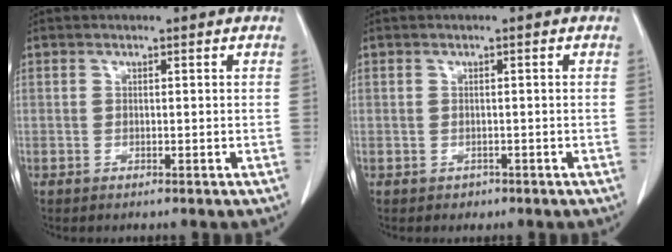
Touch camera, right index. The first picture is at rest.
{"total": 1.1, "force": [-0.6, 0.9, 0.1], "torque": [-0.002, 0.002, -0.008]}